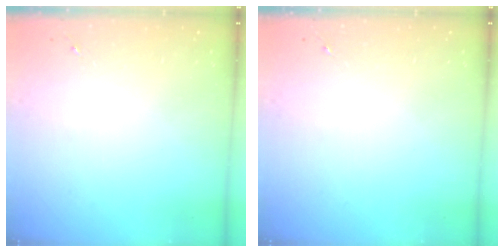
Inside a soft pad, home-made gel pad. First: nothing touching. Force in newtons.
{"total": 0.0}